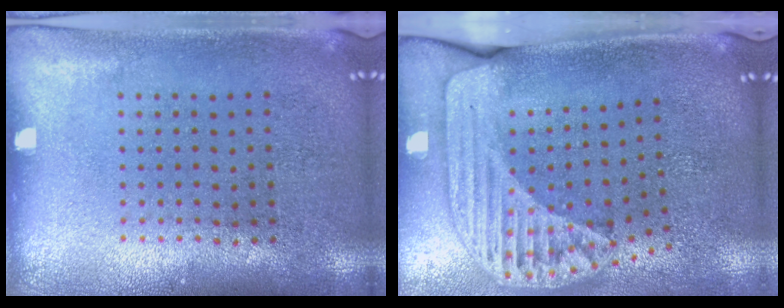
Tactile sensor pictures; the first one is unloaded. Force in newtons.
{"total": 2.2, "press": 1.7, "slide": 1.4}